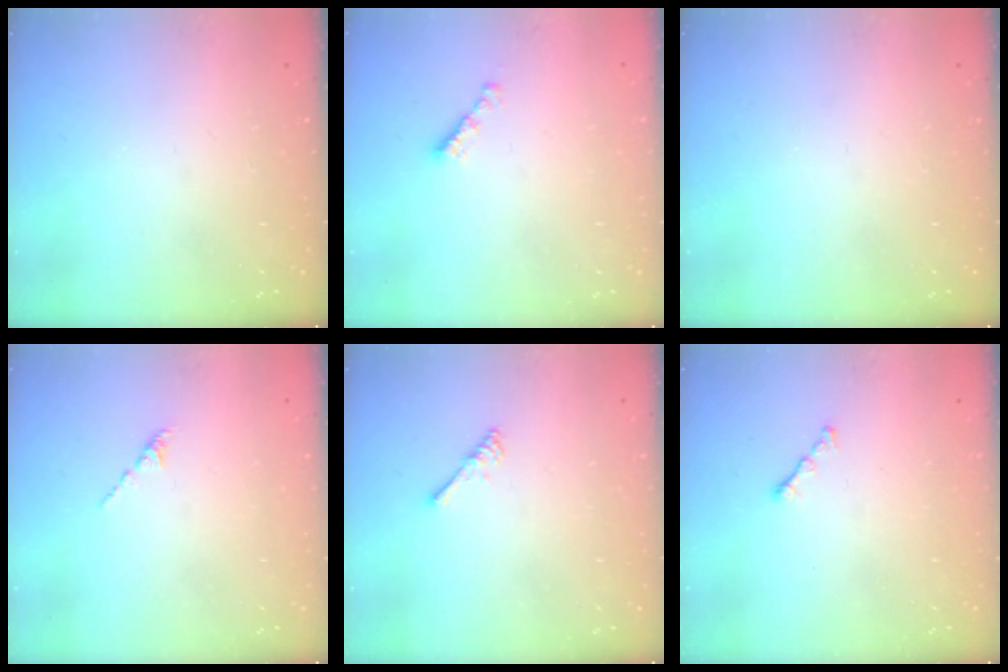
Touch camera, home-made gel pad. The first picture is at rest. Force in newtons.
{"total": 2.3, "press": 2.2, "slide": 0.4}
{"total": 0.0}
{"total": 1.6, "press": 1.5, "slide": 0.6}
{"total": 2.7, "press": 2.6, "slide": 0.5}
{"total": 1.2, "press": 1.1, "slide": 0.5}